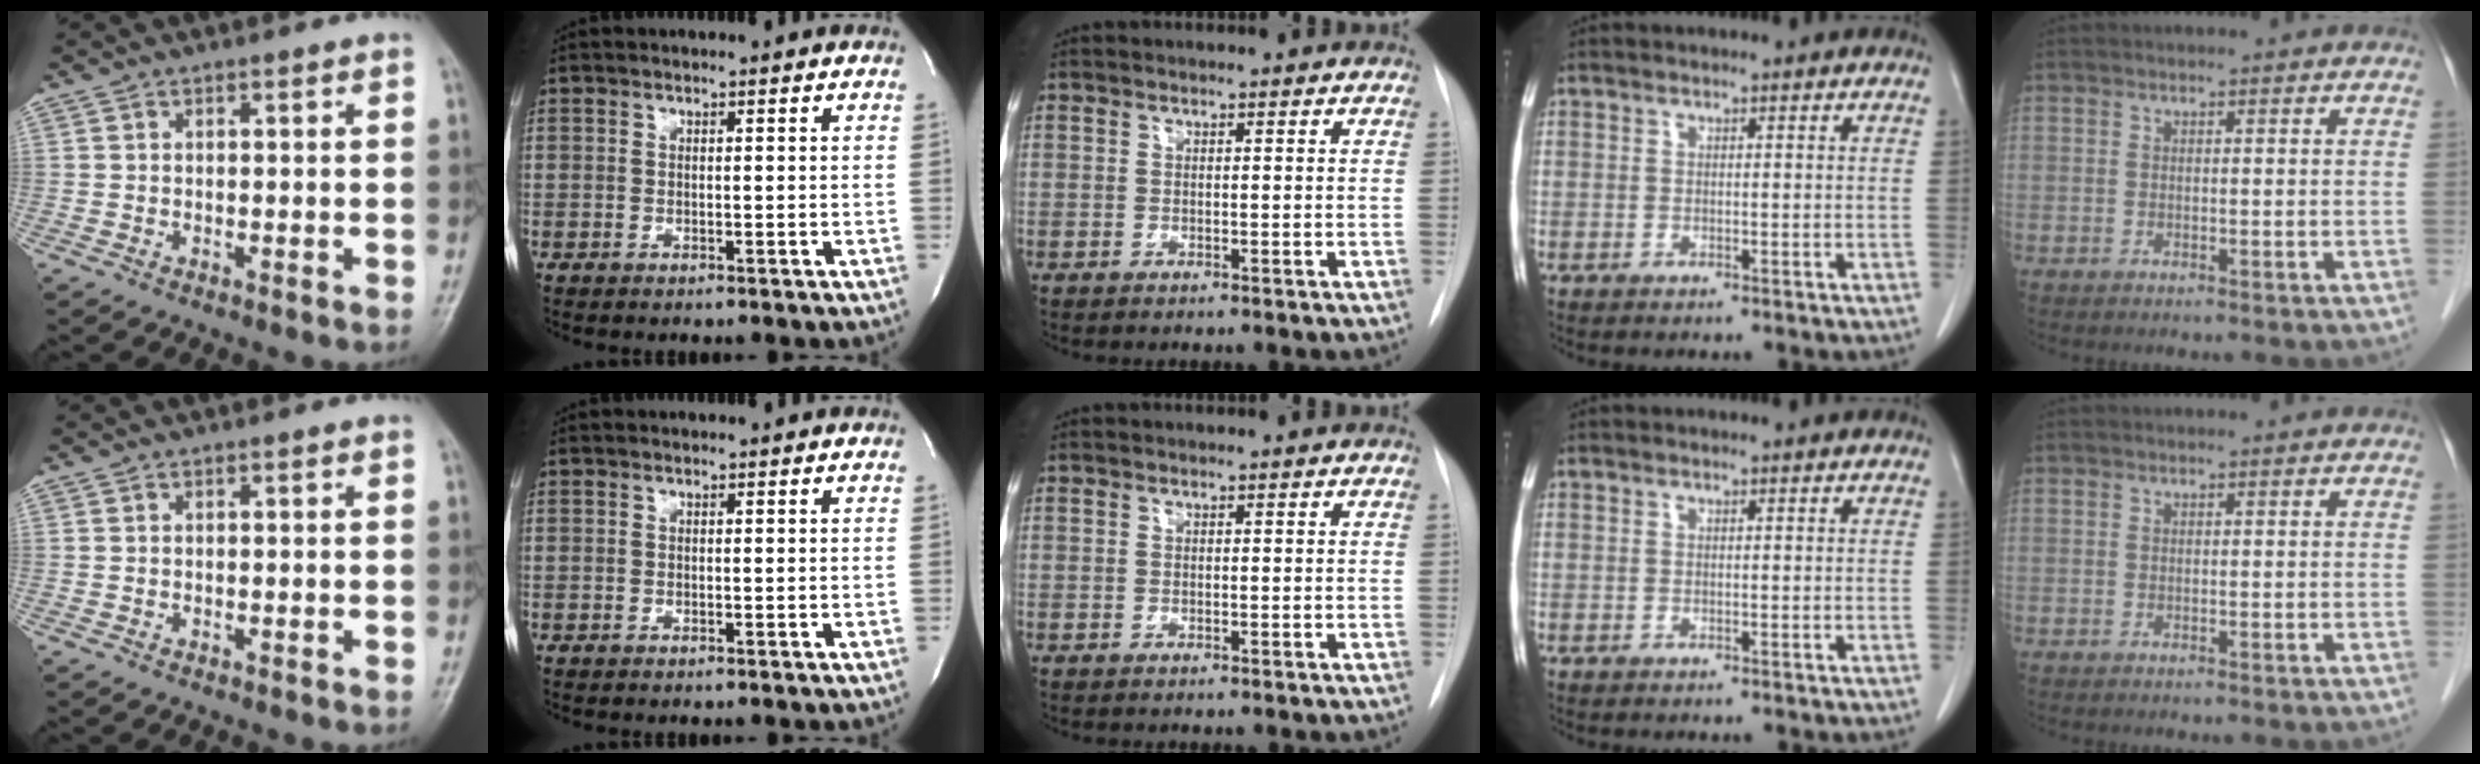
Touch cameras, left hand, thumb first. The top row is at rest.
{}